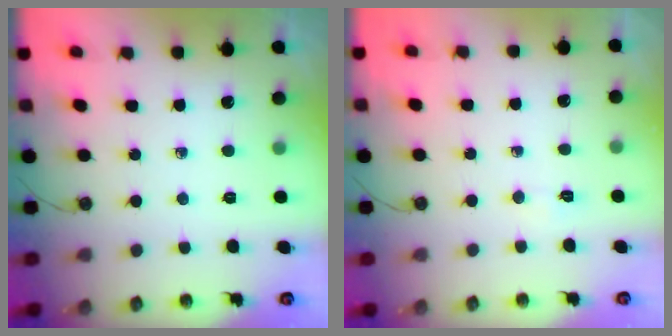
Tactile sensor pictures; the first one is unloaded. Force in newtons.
{"total": 2.9, "press": 2.6, "slide": 1.4}